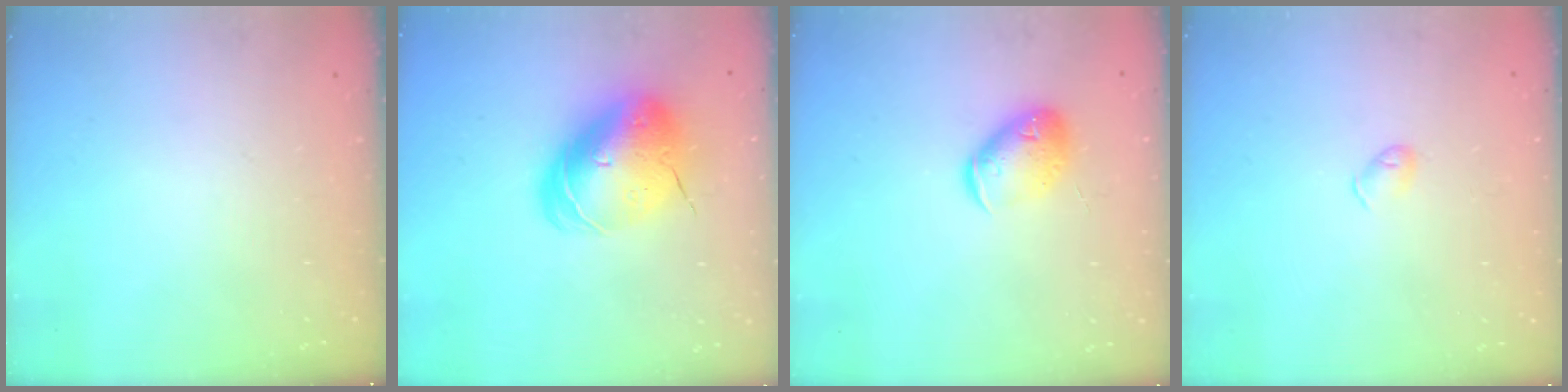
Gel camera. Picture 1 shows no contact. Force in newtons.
{"total": 12.9, "press": 12.6, "slide": 2.5}
{"total": 10.9, "press": 10.7, "slide": 1.7}
{"total": 3.5, "press": 3.4, "slide": 0.6}